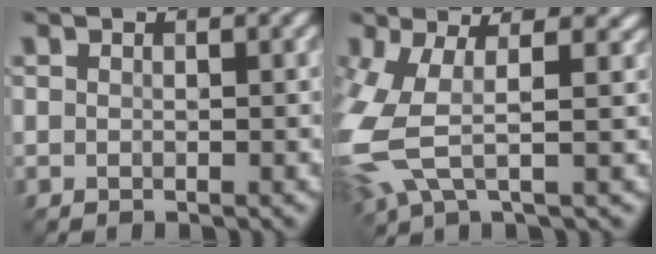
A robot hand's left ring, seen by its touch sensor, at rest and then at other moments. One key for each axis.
{"total": 8.1, "fx": 0.3, "fy": 3.6, "fz": 7.3, "tx": -0.202, "ty": -0.013, "tz": 0.001}